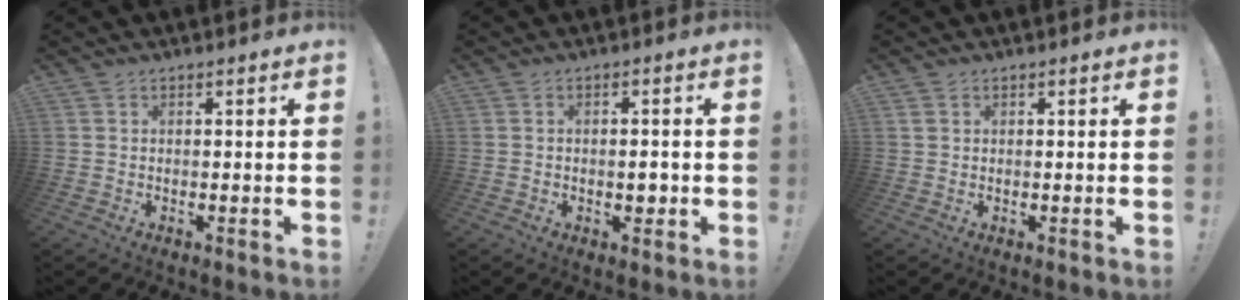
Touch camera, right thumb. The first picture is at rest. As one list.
[{"total": 2.6, "force": [-0.7, 1.7, 1.9], "torque": [-0.014, -0.001, -0.014]}, {"total": 1.2, "force": [0.6, 0.9, 0.6], "torque": [-0.012, 0.004, 0.011]}]